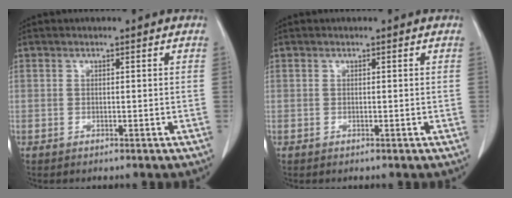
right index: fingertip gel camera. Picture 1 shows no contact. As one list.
[{"total": 0.0}]